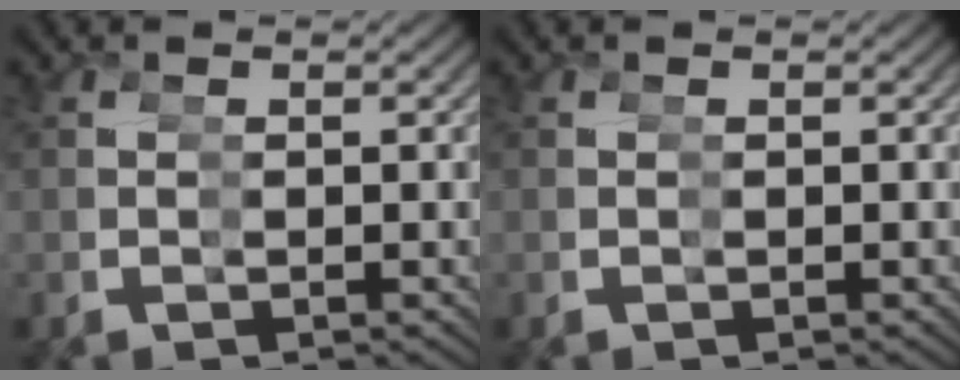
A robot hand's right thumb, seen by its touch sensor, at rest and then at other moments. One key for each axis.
{"total": 0.0}